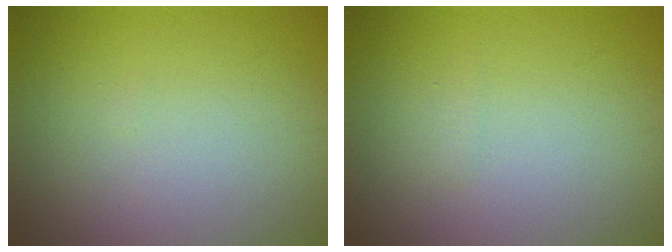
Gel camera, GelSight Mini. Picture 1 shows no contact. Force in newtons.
{"total": 0.5, "press": 0.5, "slide": 0.0}